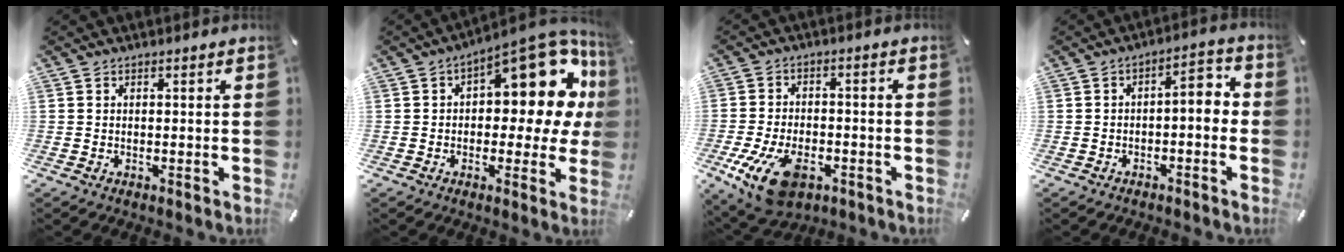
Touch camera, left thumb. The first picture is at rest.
{"total": 16.0, "force": [6.7, 7.7, 12.3], "torque": [-0.148, -0.058, 0.110]}
{"total": 12.8, "force": [-5.7, 7.4, 8.7], "torque": [-0.173, 0.016, -0.099]}
{"total": 5.3, "force": [-1.3, 2.7, 4.4], "torque": [-0.059, 0.004, -0.037]}